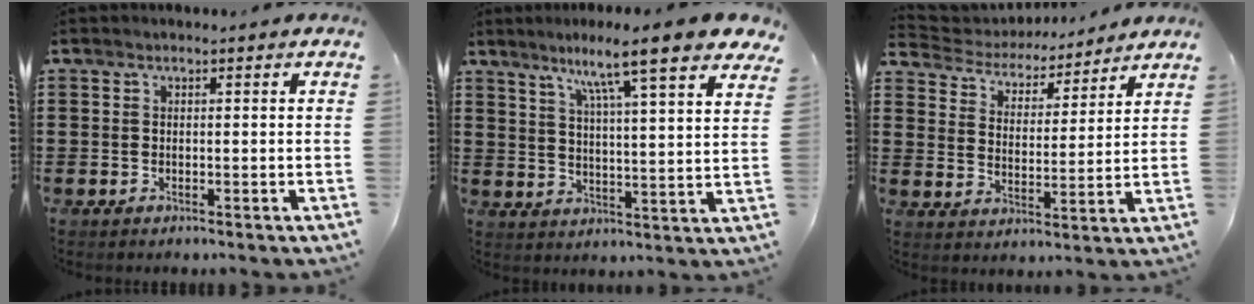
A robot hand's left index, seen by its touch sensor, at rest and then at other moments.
{"total": 9.4, "force": [7.4, -0.4, 5.9], "torque": [-0.114, -0.041, 0.113]}
{"total": 4.6, "force": [4.5, 0.9, 0.2], "torque": [-0.033, -0.029, 0.073]}